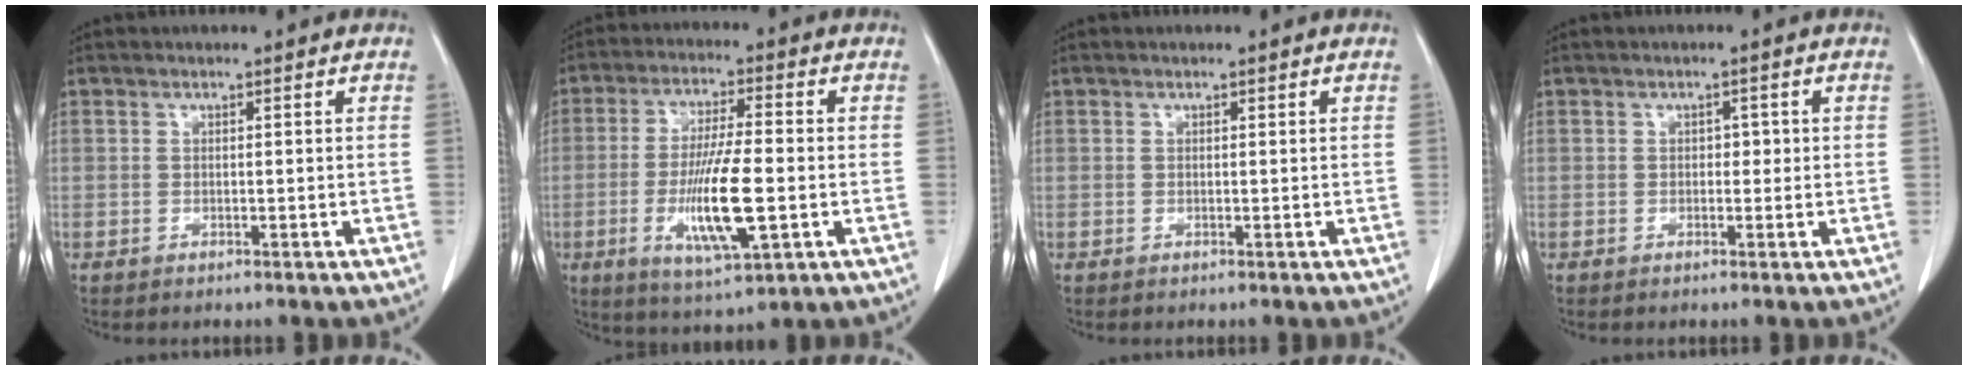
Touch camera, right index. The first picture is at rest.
{"total": 11.9, "force": [-2.6, 1.8, 11.5], "torque": [-0.220, -0.015, -0.044]}
{"total": 0.0}
{"total": 1.4, "force": [0.1, 1.0, 1.0], "torque": [-0.007, 0.004, -0.002]}